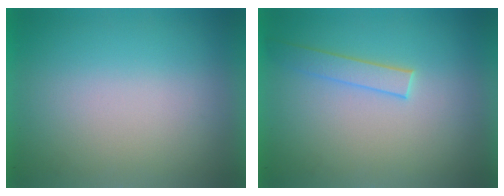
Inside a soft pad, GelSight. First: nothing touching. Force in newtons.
{"total": 1.5}